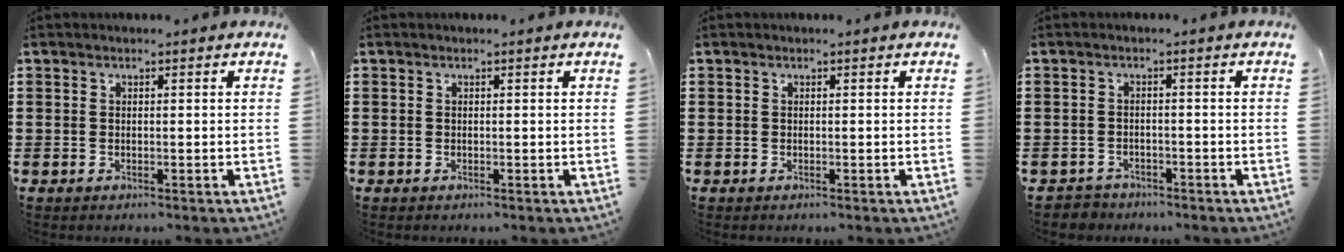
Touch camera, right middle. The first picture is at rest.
{"total": 0.0}
{"total": 0.0}
{"total": 1.6, "force": [-1.5, 0.5, -0.3], "torque": [-0.001, 0.002, -0.037]}